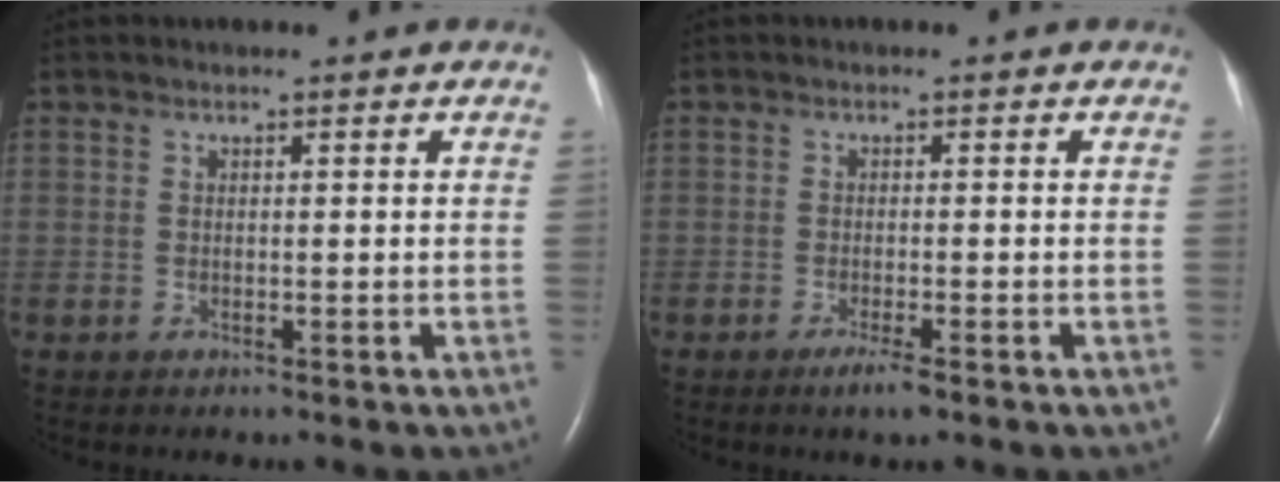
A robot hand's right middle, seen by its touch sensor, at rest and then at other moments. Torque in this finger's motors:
{"motor_torque": [0.37, -0.28, 0.01, 0.01]}